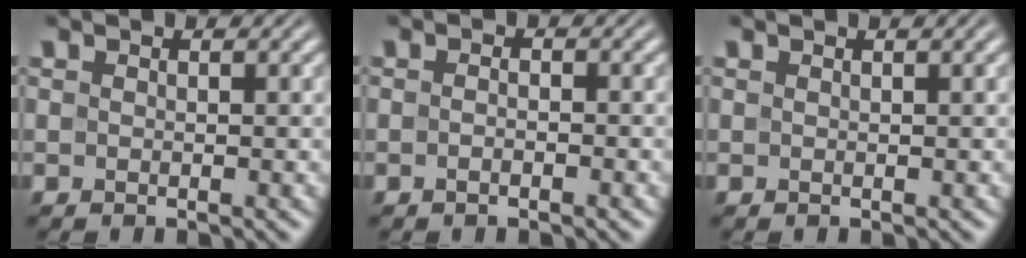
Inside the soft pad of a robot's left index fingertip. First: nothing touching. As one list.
[{"total": 1.3, "force": [-0.7, 0.5, 1.0], "torque": [-0.003, -0.003, -0.020]}, {"total": 1.5, "force": [0.7, 0.5, 1.2], "torque": [-0.014, 0.003, 0.004]}]